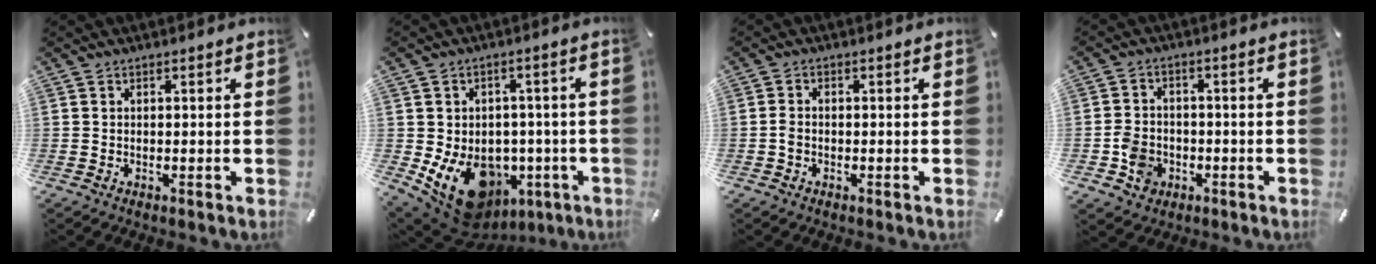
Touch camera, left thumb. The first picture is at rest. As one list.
[{"total": 13.6, "force": [-5.2, 10.3, 7.3], "torque": [-0.119, 0.012, -0.078]}, {"total": 1.8, "force": [-0.6, 1.1, 1.3], "torque": [-0.025, 0.003, -0.011]}, {"total": 6.3, "force": [-2.4, 5.4, 2.4], "torque": [-0.049, 0.015, -0.040]}]